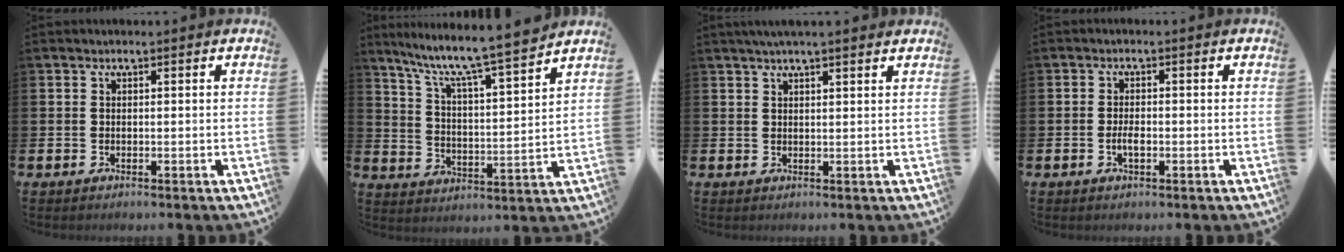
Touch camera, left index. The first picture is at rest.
{"total": 9.0, "force": [8.2, 0.1, 3.7], "torque": [-0.099, -0.065, 0.136]}
{"total": 2.9, "force": [2.6, 0.0, 1.3], "torque": [-0.026, -0.003, 0.046]}
{"total": 1.8, "force": [-0.5, 0.8, 1.6], "torque": [-0.026, 0.000, -0.011]}